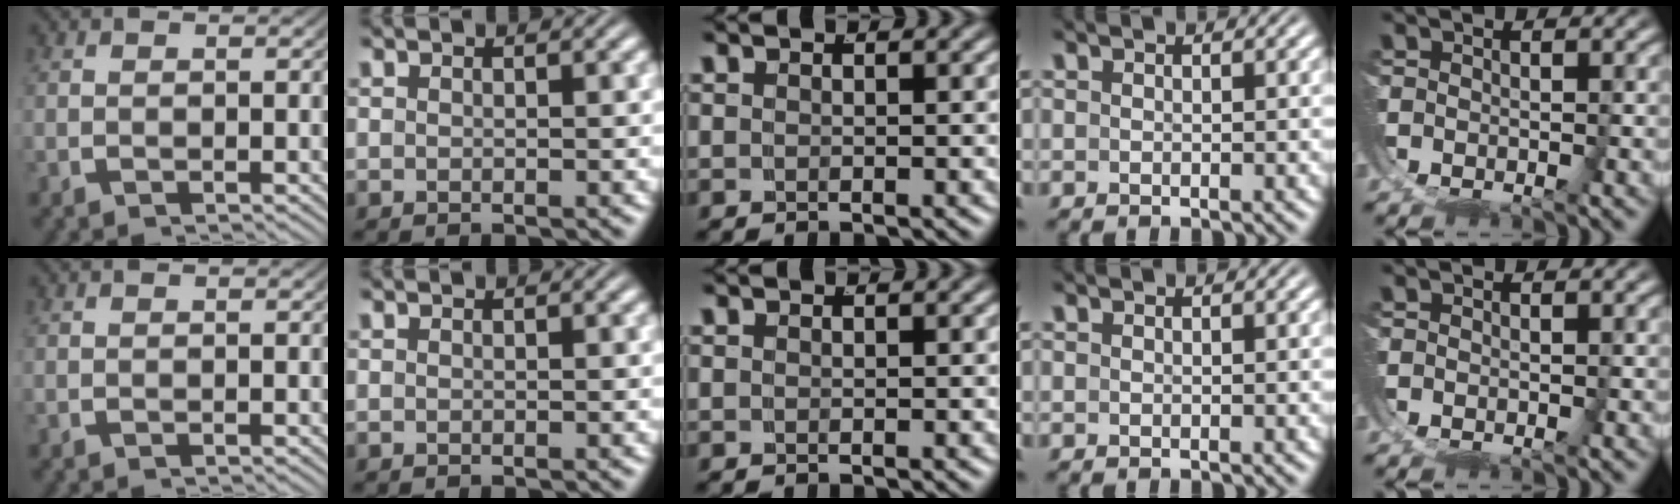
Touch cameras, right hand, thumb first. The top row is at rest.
{}